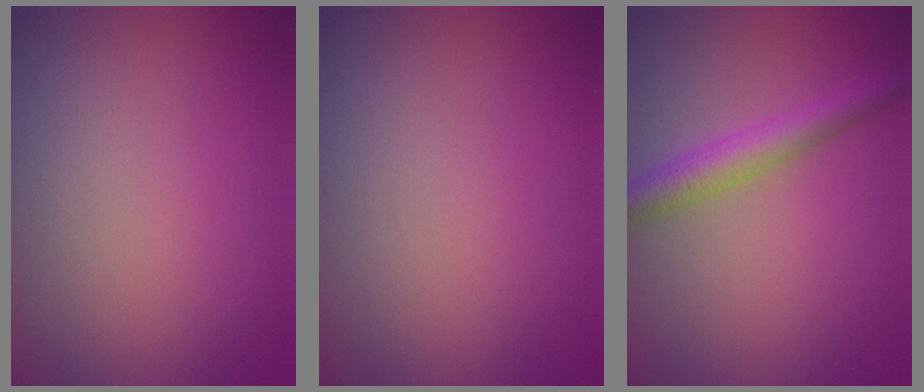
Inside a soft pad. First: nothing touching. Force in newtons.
{"total": 0.0}
{"total": 3.5, "press": 3.5, "slide": 0.1}